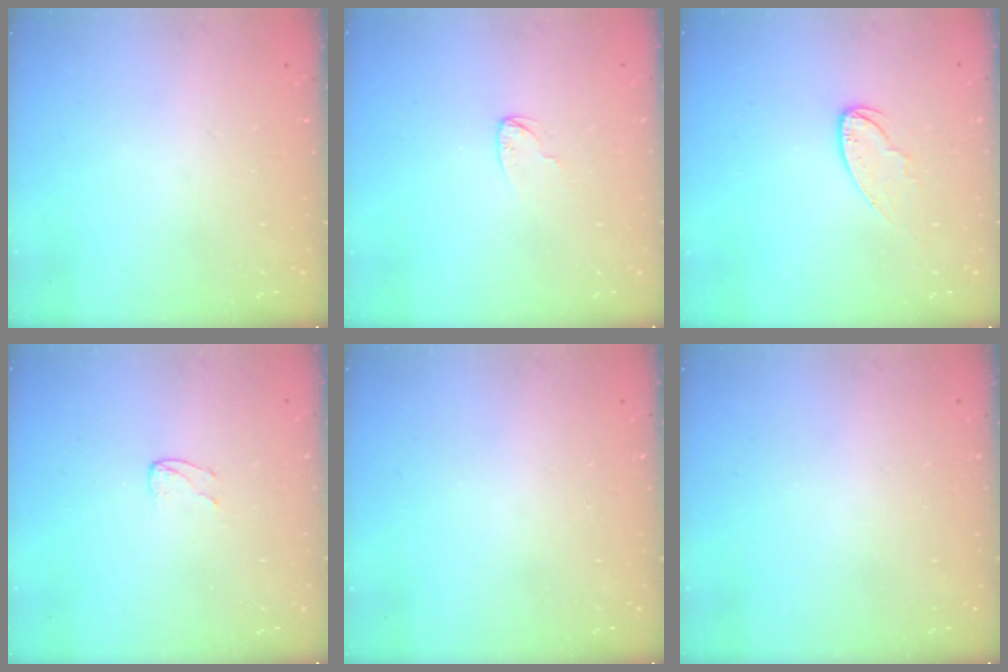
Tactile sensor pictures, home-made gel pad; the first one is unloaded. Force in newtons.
{"total": 2.6, "press": 2.6, "slide": 0.3}
{"total": 7.6, "press": 7.6, "slide": 0.2}
{"total": 3.0, "press": 3.0, "slide": 0.3}
{"total": 0.0}
{"total": 0.0}